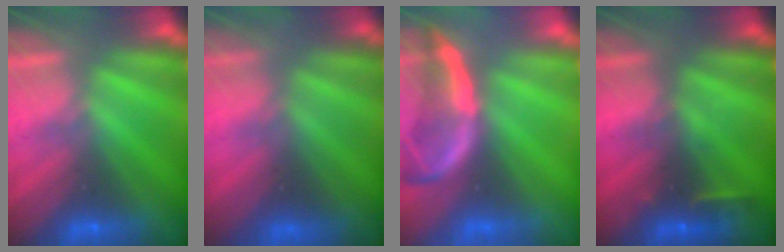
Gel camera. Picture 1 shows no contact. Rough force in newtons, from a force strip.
{"total": 7.5}
{"total": 2.0}
{"total": 2.4}